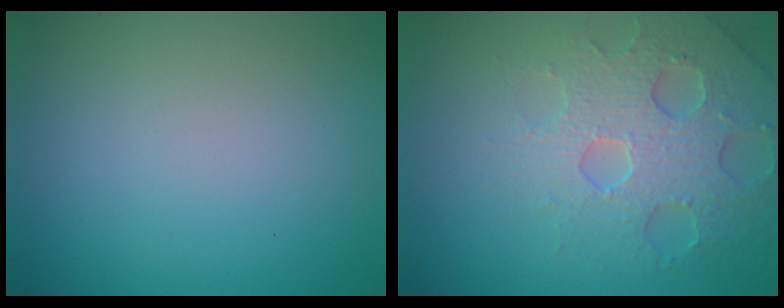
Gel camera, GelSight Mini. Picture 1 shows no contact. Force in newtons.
{"total": 4.6, "press": 4.5, "slide": 1.0}